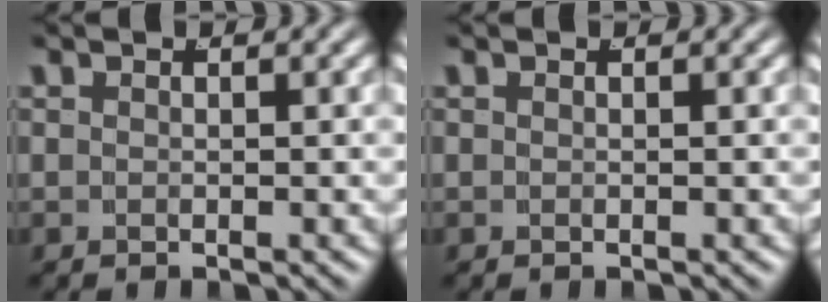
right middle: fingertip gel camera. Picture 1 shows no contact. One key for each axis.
{"total": 0.0}